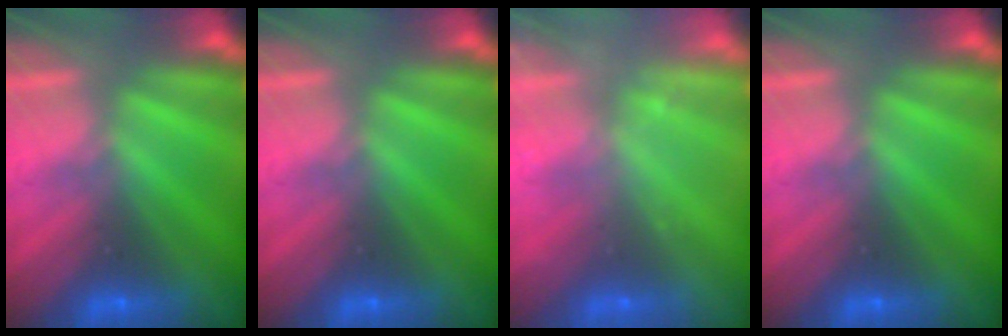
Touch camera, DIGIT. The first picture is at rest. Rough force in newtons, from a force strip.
{"total": 0.0}
{"total": 2.2}
{"total": 0.0}